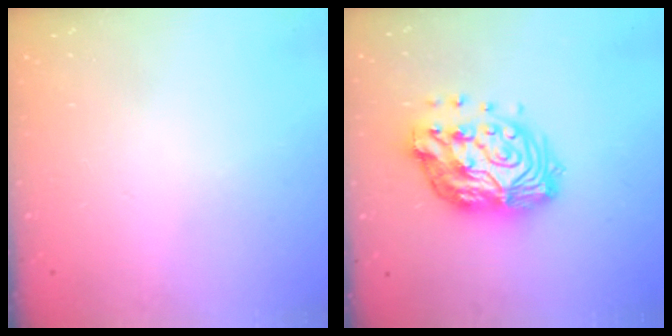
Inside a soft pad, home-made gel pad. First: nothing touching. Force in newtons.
{"total": 16.0, "press": 16.0, "slide": 1.1}